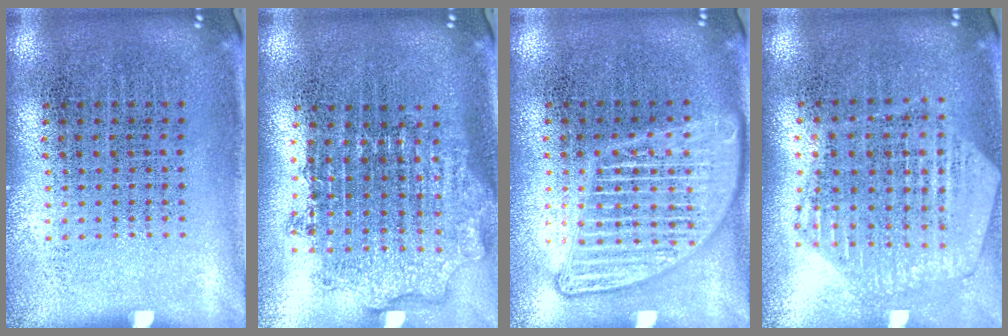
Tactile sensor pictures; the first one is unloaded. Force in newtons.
{"total": 1.9, "press": 1.5, "slide": 1.2}
{"total": 2.1, "press": 2.1, "slide": 0.2}
{"total": 1.1, "press": 1.1, "slide": 0.2}